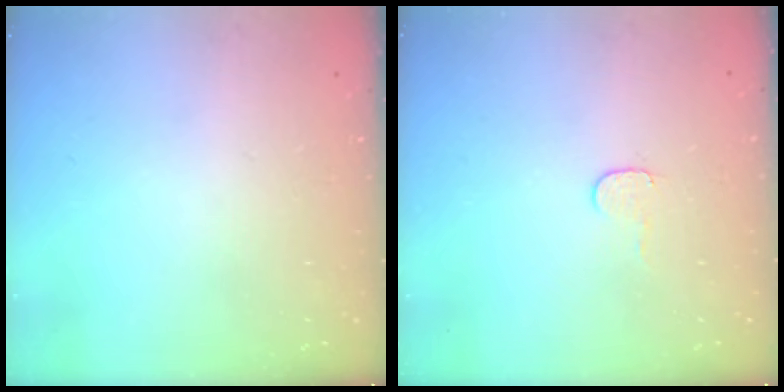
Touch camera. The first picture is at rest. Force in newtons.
{"total": 4.0, "press": 4.0, "slide": 0.4}